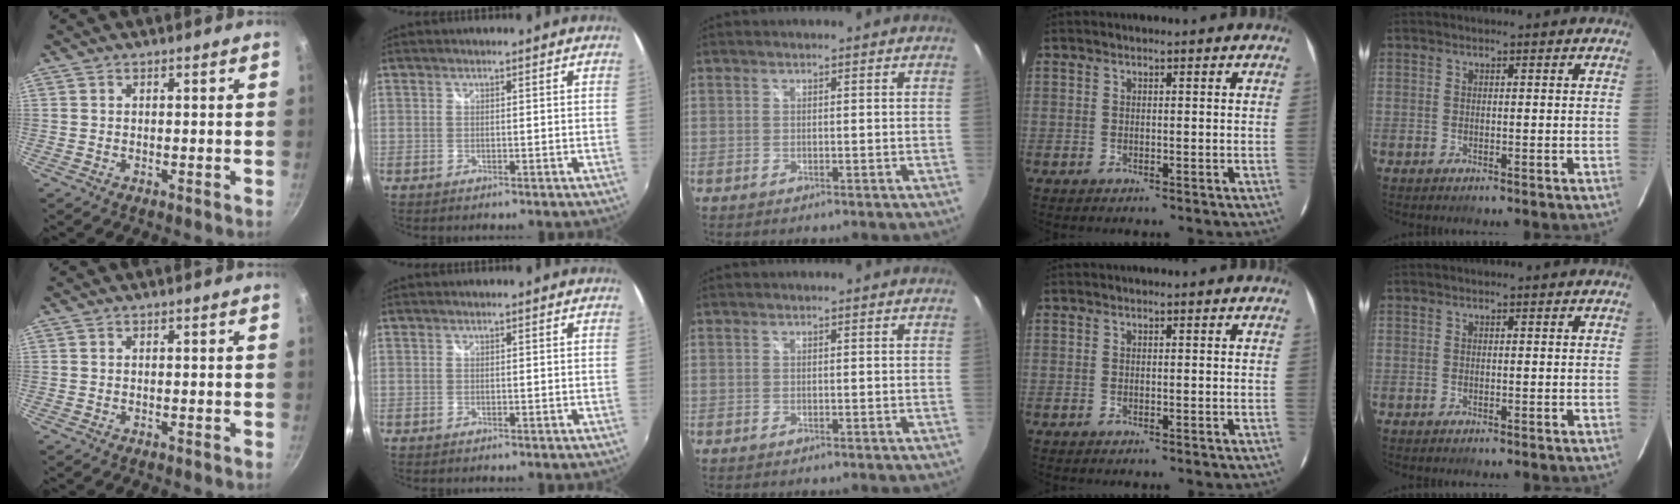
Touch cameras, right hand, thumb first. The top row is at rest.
{}